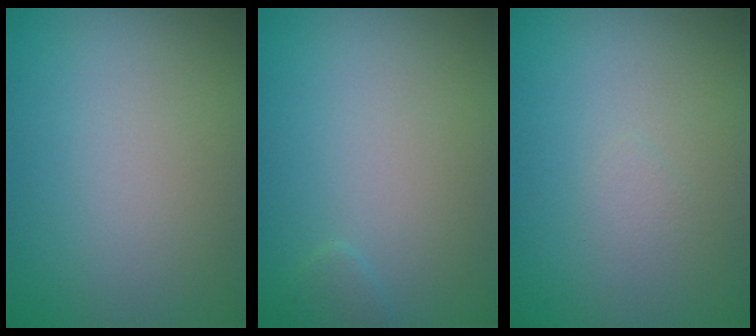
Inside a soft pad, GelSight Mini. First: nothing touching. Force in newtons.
{"total": 0.7, "press": 0.7, "slide": 0.0}
{"total": 0.6, "press": 0.6, "slide": 0.1}